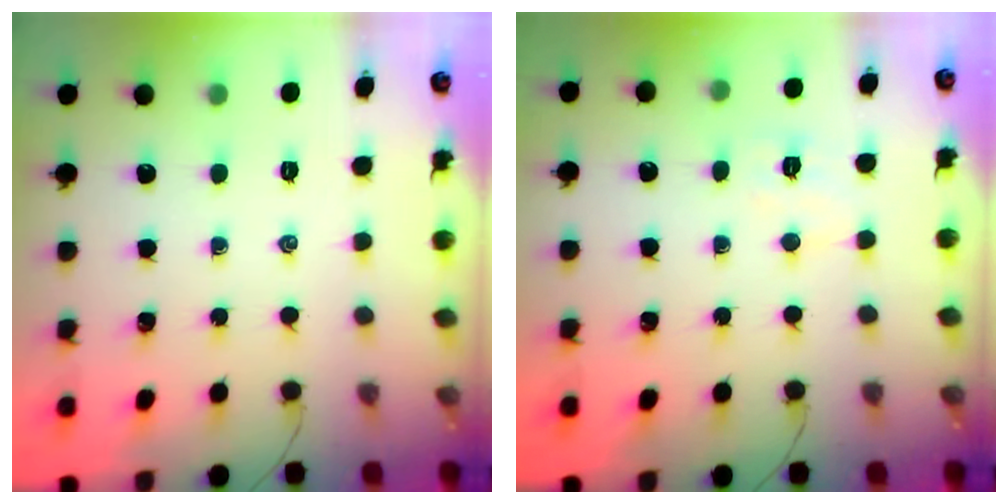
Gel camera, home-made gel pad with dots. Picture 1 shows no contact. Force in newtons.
{"total": 4.9, "press": 4.8, "slide": 1.1}